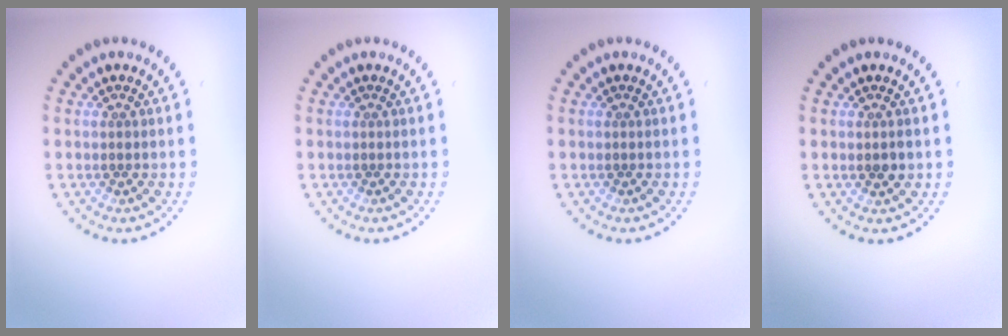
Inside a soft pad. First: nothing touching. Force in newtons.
{"total": 0.0}
{"total": 0.0}
{"total": 1.2, "press": 1.1, "slide": 0.4}